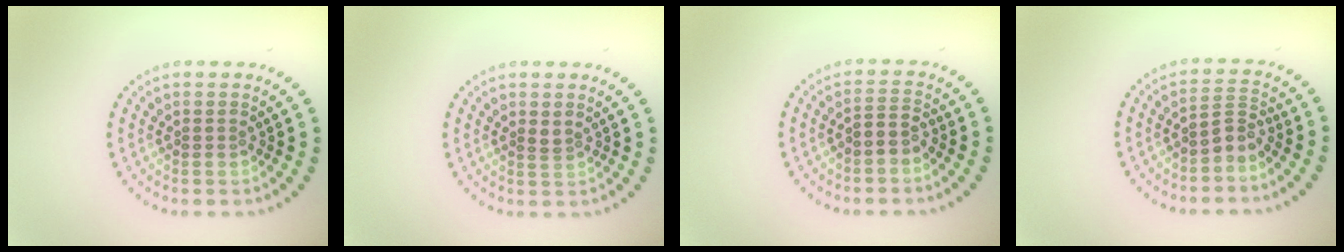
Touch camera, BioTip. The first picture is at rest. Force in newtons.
{"total": 0.9, "press": 0.5, "slide": 0.8}
{"total": 1.8, "press": 1.3, "slide": 1.3}
{"total": 2.1, "press": 1.5, "slide": 1.5}